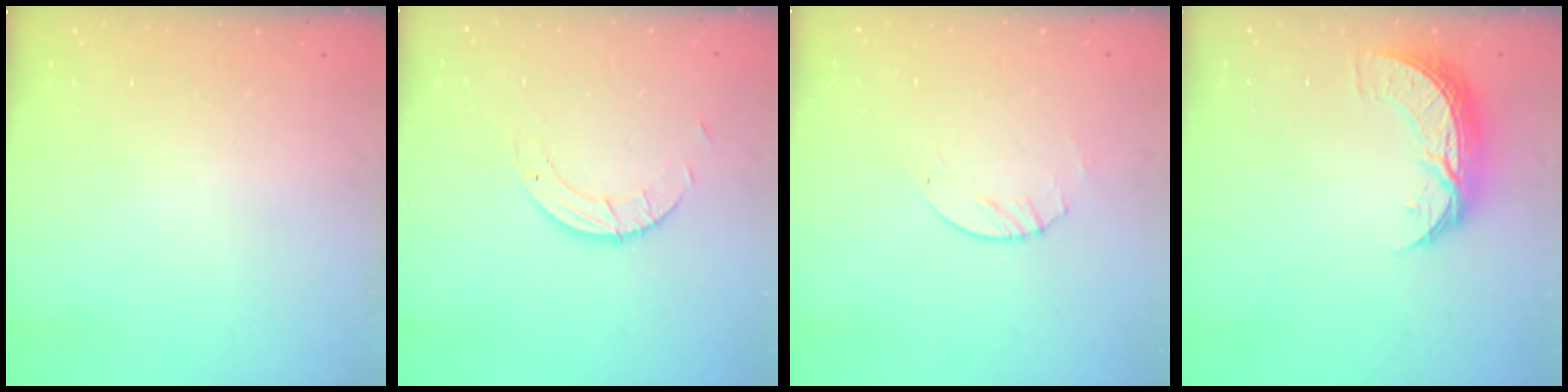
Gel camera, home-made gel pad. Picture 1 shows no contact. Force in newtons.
{"total": 4.3, "press": 4.3, "slide": 0.3}
{"total": 2.6, "press": 2.6, "slide": 0.3}
{"total": 9.0, "press": 9.0, "slide": 0.7}